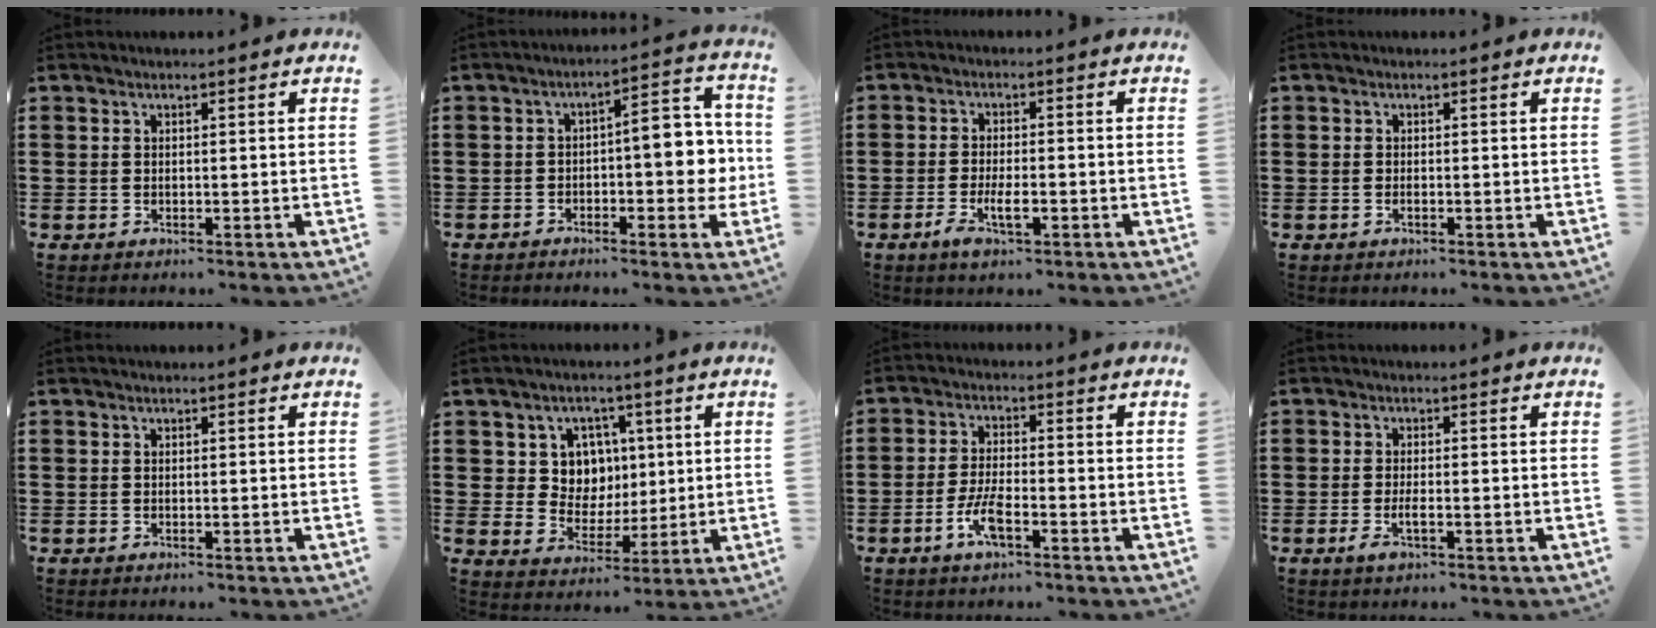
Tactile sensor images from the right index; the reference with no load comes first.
{"total": 7.5, "force": [-0.8, 3.2, 6.7], "torque": [-0.087, -0.001, -0.022]}
{"total": 4.6, "force": [-1.9, 1.5, 3.9], "torque": [-0.078, -0.002, -0.037]}
{"total": 0.7, "force": [-0.3, 0.2, 0.6], "torque": [-0.012, -0.005, -0.005]}
{"total": 0.0}
{"total": 7.2, "force": [2.0, 6.4, 2.7], "torque": [-0.068, 0.012, 0.034]}
{"total": 5.5, "force": [-2.7, 1.6, 4.5], "torque": [-0.108, -0.006, -0.056]}
{"total": 2.6, "force": [-1.0, 0.4, 2.3], "torque": [-0.047, -0.005, -0.020]}